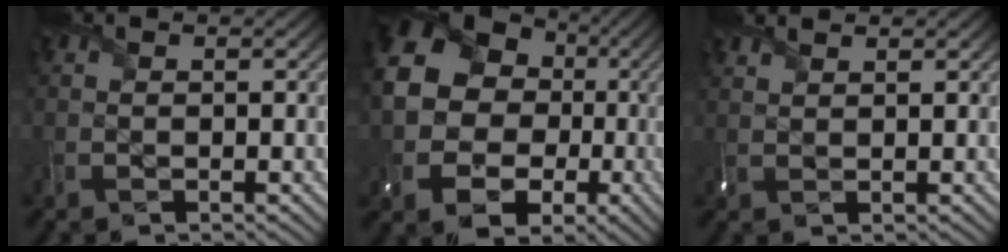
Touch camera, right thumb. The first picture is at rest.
{"total": 19.0, "force": [0.1, 16.6, 9.2], "torque": [-0.222, -0.014, -0.021]}
{"total": 2.0, "force": [1.8, 0.4, 0.8], "torque": [-0.024, 0.004, 0.037]}